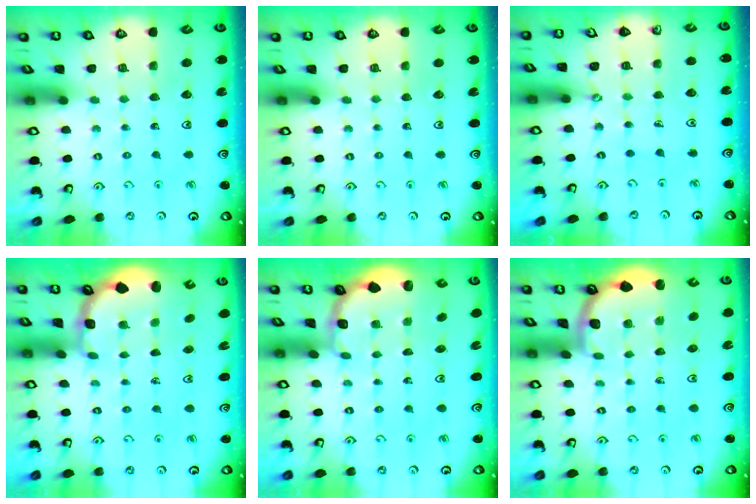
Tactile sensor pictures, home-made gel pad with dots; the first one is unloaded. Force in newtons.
{"total": 0.0}
{"total": 0.6, "press": 0.6, "slide": 0.1}
{"total": 2.9, "press": 1.8, "slide": 2.2}
{"total": 1.7, "press": 1.5, "slide": 0.7}
{"total": 1.9, "press": 1.9, "slide": 0.0}